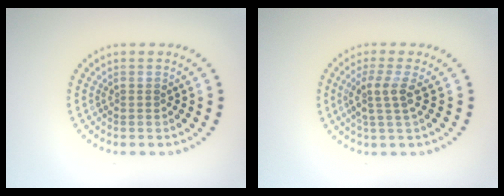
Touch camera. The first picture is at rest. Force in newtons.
{"total": 2.6, "press": 1.9, "slide": 1.7}